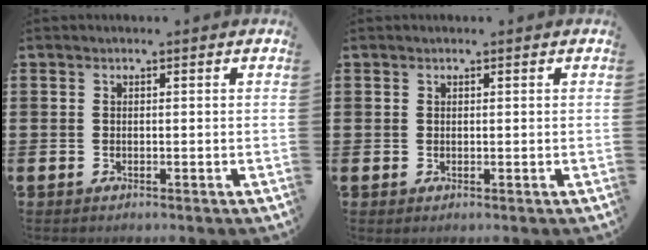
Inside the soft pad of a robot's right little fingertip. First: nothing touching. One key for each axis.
{"total": 0.0}